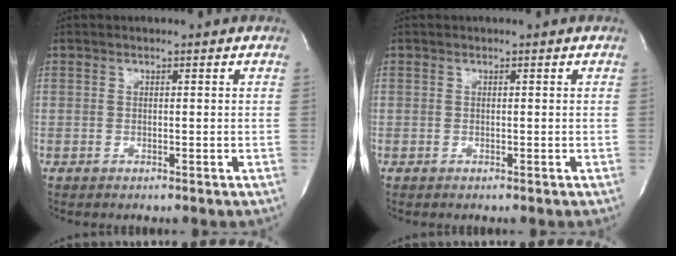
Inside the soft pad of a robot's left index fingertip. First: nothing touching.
{"total": 0.0}